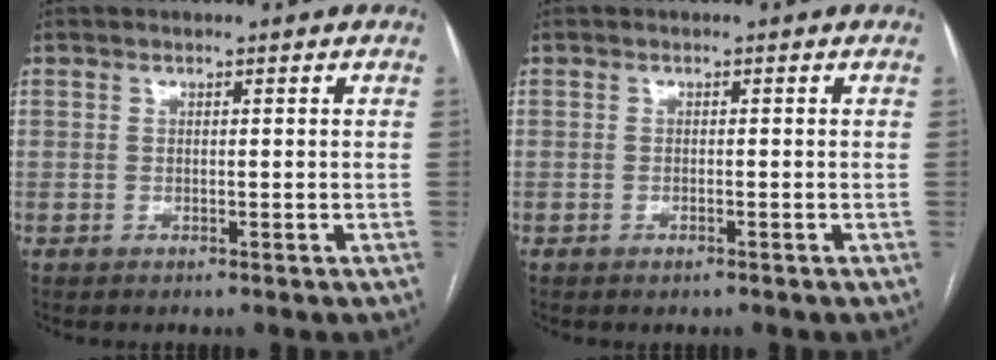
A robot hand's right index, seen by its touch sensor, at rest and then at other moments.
{"total": 0.7, "force": [-0.5, 0.2, 0.4], "torque": [-0.010, -0.001, -0.004]}